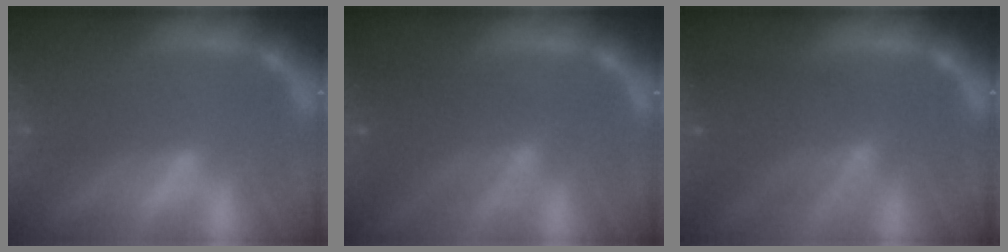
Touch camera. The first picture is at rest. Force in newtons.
{"total": 5.6}
{"total": 6.6}